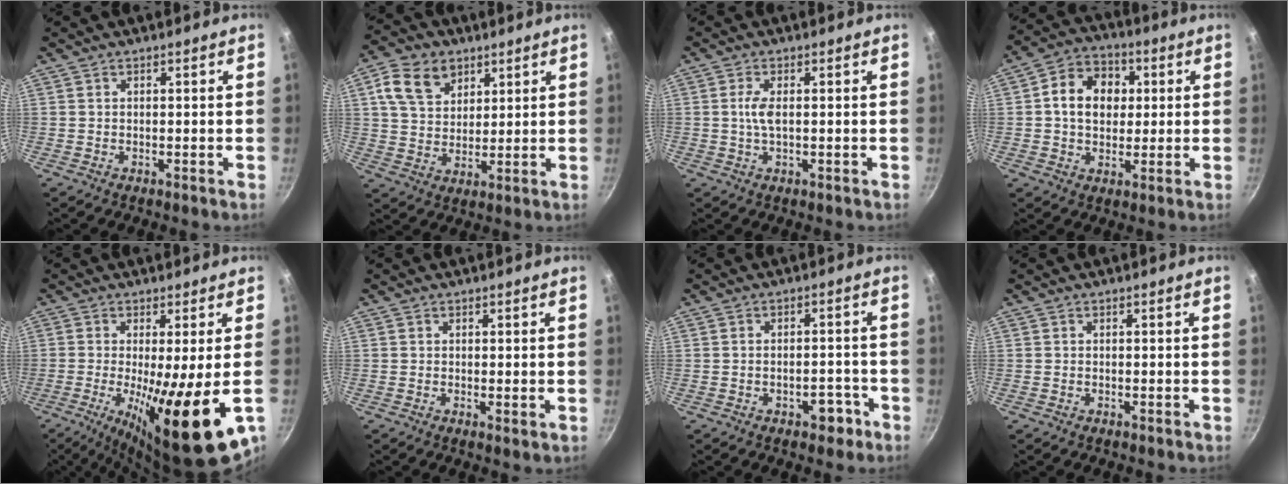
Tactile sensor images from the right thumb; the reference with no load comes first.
{"total": 11.0, "force": [5.1, 8.0, 5.7], "torque": [-0.080, -0.008, 0.088]}
{"total": 3.2, "force": [0.2, 1.0, 3.0], "torque": [-0.069, 0.002, 0.002]}
{"total": 11.1, "force": [1.6, 8.8, 6.5], "torque": [-0.080, 0.014, 0.012]}
{"total": 16.3, "force": [-3.6, 2.7, 15.7], "torque": [-0.259, -0.022, -0.047]}
{"total": 1.0, "force": [0.2, 0.3, 0.9], "torque": [-0.016, -0.007, 0.000]}
{"total": 4.5, "force": [-2.5, 2.5, 2.9], "torque": [-0.018, 0.020, -0.028]}
{"total": 0.0}